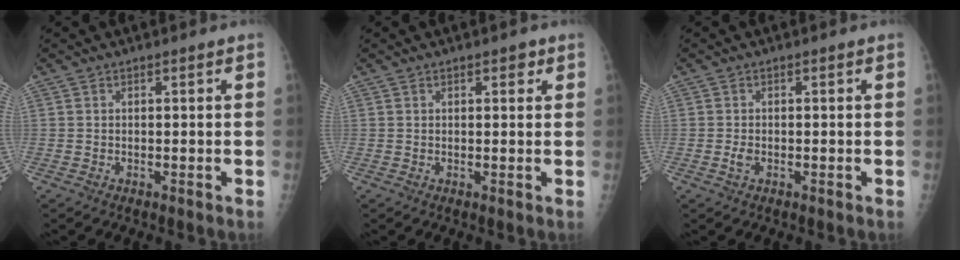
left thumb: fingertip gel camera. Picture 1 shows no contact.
{"total": 1.6, "force": [0.9, 0.8, 1.0], "torque": [-0.002, -0.001, 0.009]}
{"total": 1.3, "force": [-0.6, 0.8, 0.8], "torque": [-0.019, 0.000, -0.014]}